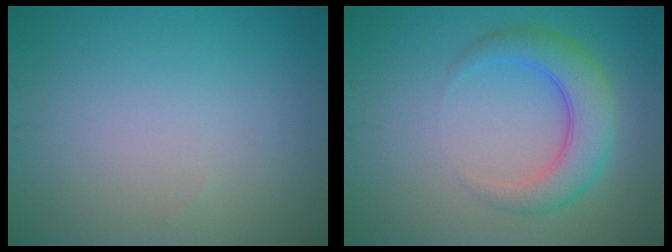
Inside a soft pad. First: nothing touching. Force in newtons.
{"total": 4.5, "press": 4.5, "slide": 0.2}